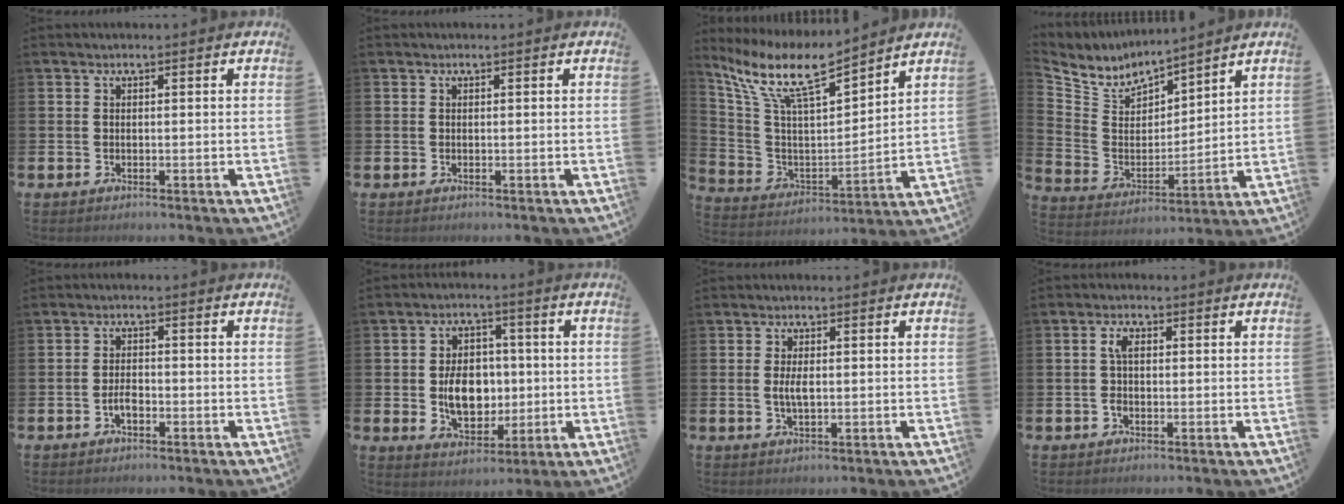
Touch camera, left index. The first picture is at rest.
{"total": 0.0}
{"total": 11.4, "force": [9.6, 2.3, 5.9], "torque": [-0.156, -0.052, 0.166]}
{"total": 5.8, "force": [5.4, 2.0, 0.5], "torque": [-0.054, -0.046, 0.093]}
{"total": 2.2, "force": [-0.9, 1.1, 1.7], "torque": [-0.028, 0.001, -0.018]}
{"total": 7.4, "force": [-0.4, 5.5, 5.0], "torque": [-0.092, 0.009, -0.012]}
{"total": 2.6, "force": [-0.1, 1.1, 2.4], "torque": [-0.047, 0.002, -0.003]}
{"total": 2.8, "force": [0.2, 1.4, 2.5], "torque": [-0.041, 0.006, -0.001]}